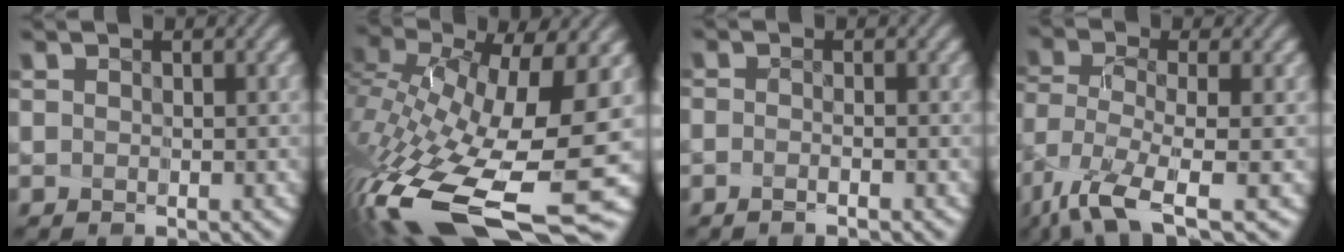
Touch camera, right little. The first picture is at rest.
{"total": 15.2, "force": [-5.7, 5.6, 12.9], "torque": [-0.286, -0.042, -0.083]}
{"total": 1.7, "force": [-1.3, -1.1, 0.1], "torque": [0.008, -0.019, -0.013]}
{"total": 6.9, "force": [-5.3, 0.6, 4.4], "torque": [-0.096, -0.029, -0.093]}